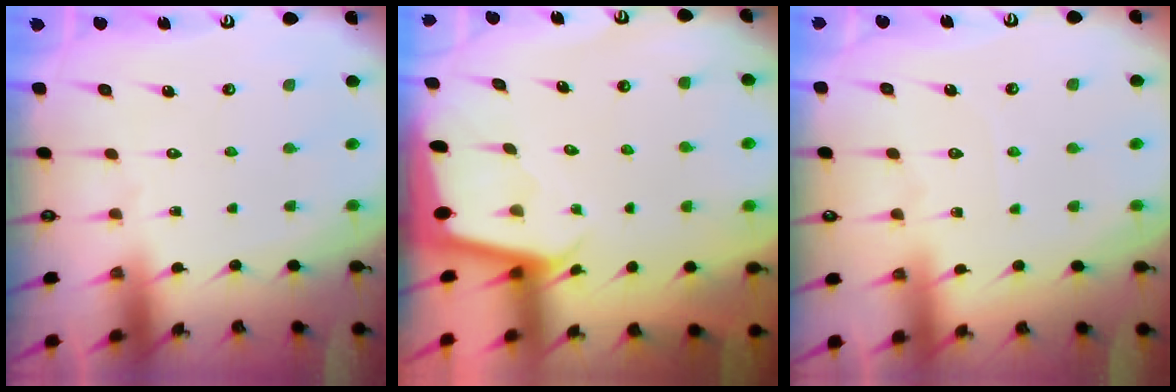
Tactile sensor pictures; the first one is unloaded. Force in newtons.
{"total": 1.9, "press": 1.9, "slide": 0.1}
{"total": 2.2, "press": 2.2, "slide": 0.4}